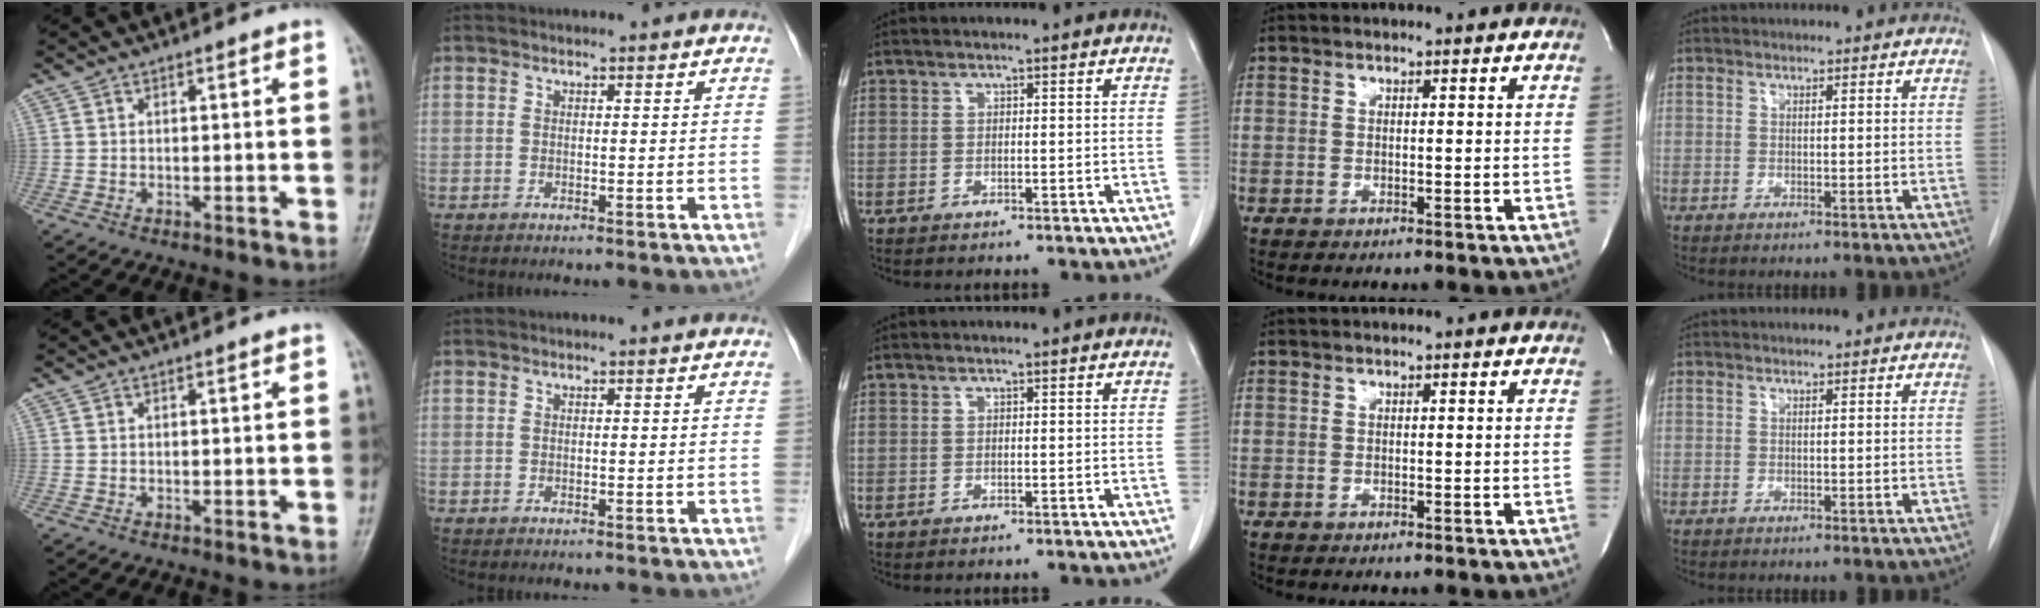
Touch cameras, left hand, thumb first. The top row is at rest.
{}